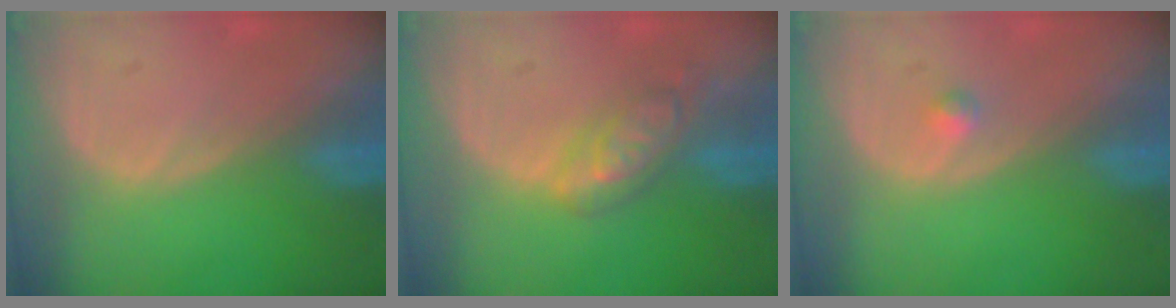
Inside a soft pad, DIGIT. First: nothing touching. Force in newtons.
{"total": 5.9, "press": 5.2, "slide": 2.9}
{"total": 0.8, "press": 0.8, "slide": 0.1}